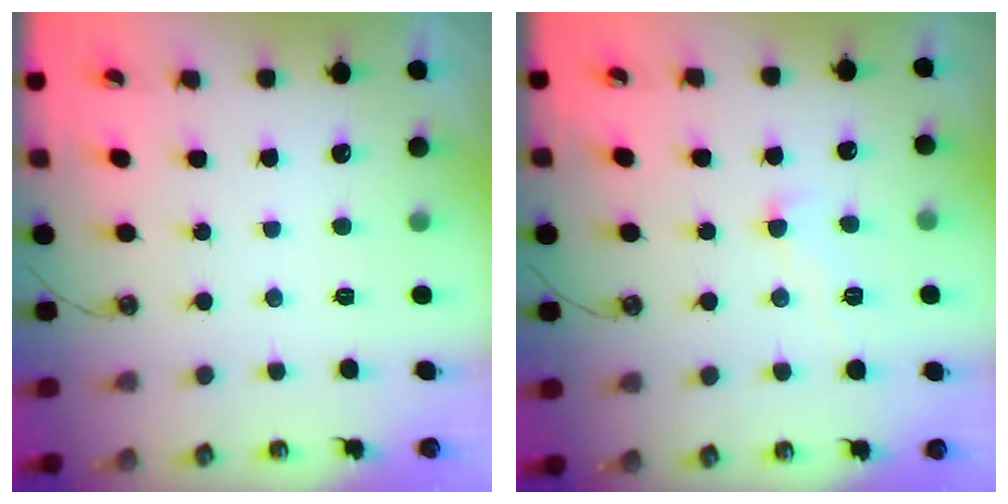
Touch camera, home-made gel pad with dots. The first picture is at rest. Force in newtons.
{"total": 1.2, "press": 1.2, "slide": 0.2}